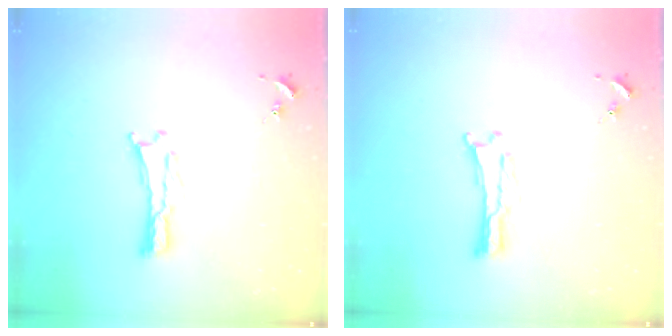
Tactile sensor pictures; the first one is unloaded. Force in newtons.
{"total": 0.0}